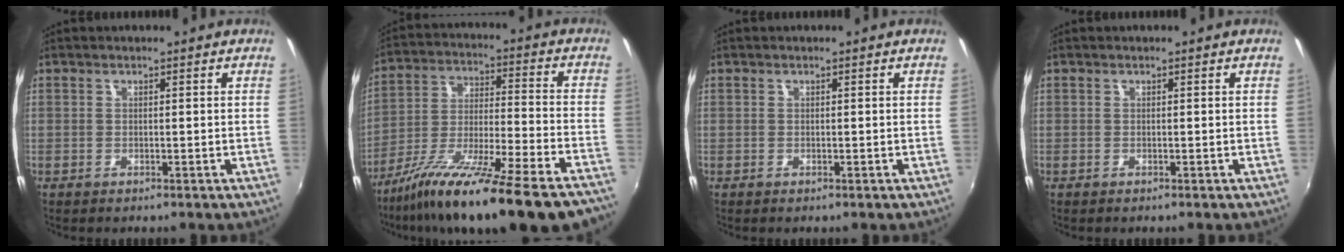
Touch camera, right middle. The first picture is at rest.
{"total": 25.5, "force": [-19.8, 2.2, 15.8], "torque": [-0.273, -0.066, -0.310]}
{"total": 0.0}
{"total": 0.0}